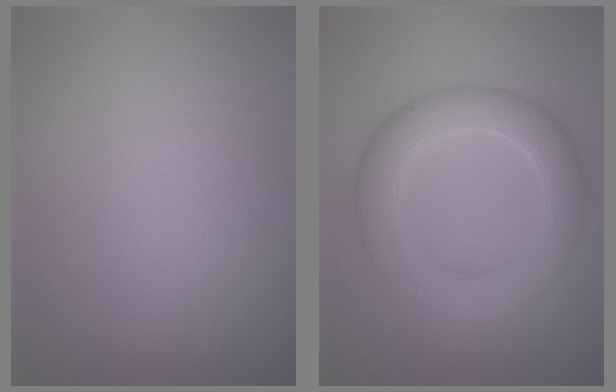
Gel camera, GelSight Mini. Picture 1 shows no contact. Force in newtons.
{"total": 5.3, "press": 5.3, "slide": 0.3}